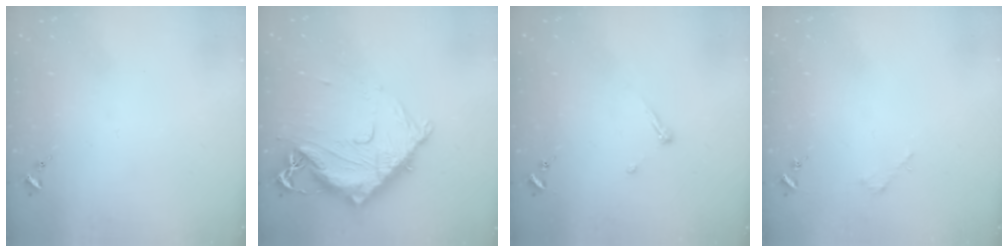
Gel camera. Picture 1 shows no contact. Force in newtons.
{"total": 14.6, "press": 14.5, "slide": 1.5}
{"total": 4.5, "press": 4.5, "slide": 0.4}
{"total": 1.8, "press": 1.8, "slide": 0.2}